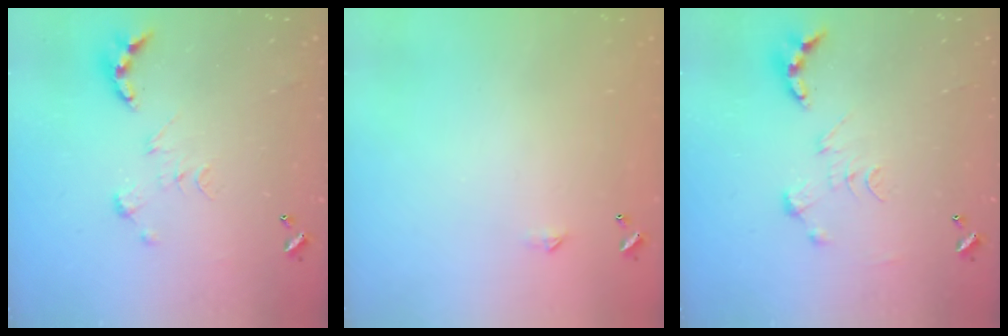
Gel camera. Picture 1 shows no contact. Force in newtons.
{"total": 2.3, "press": 2.3, "slide": 0.4}
{"total": 0.0}